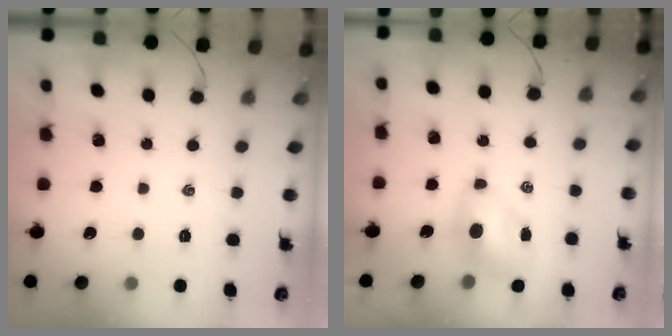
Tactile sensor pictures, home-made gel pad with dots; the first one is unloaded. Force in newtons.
{"total": 6.5, "press": 6.4, "slide": 1.1}